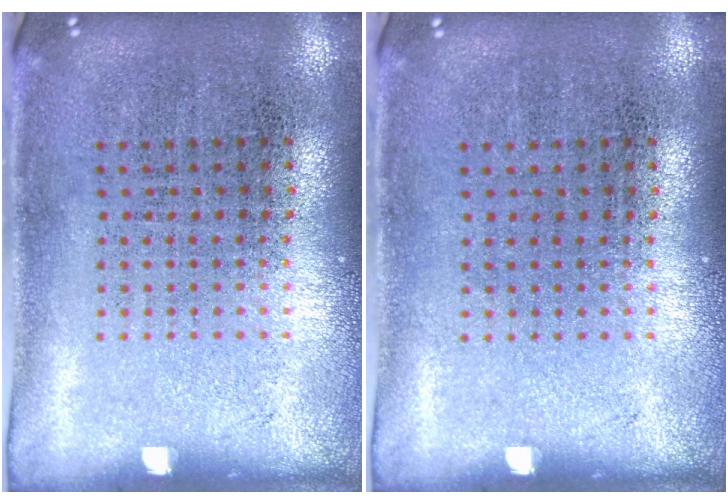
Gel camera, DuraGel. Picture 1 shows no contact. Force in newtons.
{"total": 0.0}